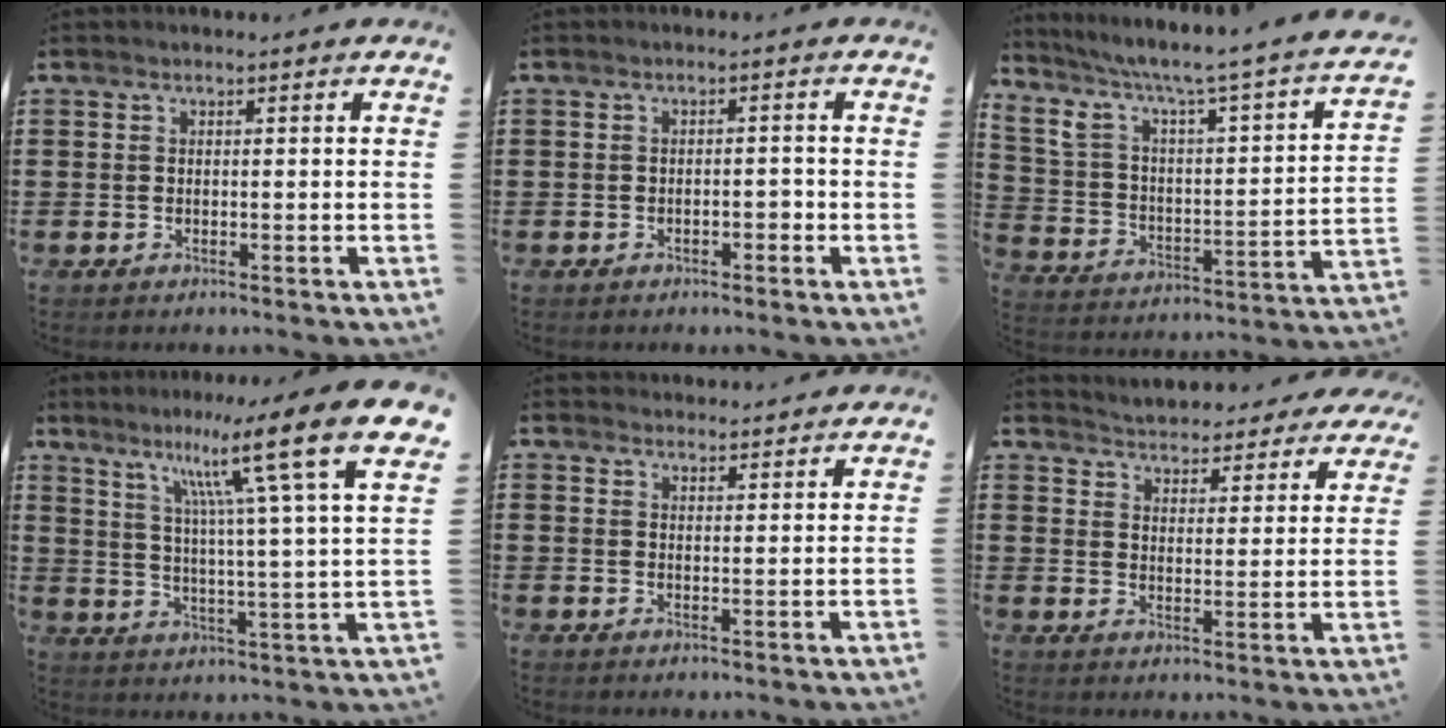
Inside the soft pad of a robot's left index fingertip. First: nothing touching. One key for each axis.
{"total": 1.5, "fx": -0.9, "fy": 0.6, "fz": 1.0, "tx": -0.022, "ty": 0.002, "tz": -0.021}
{"total": 3.6, "fx": 1.8, "fy": 0.8, "fz": 3.0, "tx": -0.070, "ty": -0.032, "tz": 0.018}
{"total": 13.4, "fx": 9.1, "fy": 0.3, "fz": 9.9, "tx": -0.177, "ty": -0.054, "tz": 0.134}
{"total": 2.4, "fx": 2.4, "fy": 0.1, "fz": -0.2, "tx": -0.002, "ty": -0.006, "tz": 0.047}
{"total": 4.5, "fx": 4.5, "fy": 0.0, "fz": -0.1, "tx": -0.022, "ty": -0.030, "tz": 0.077}